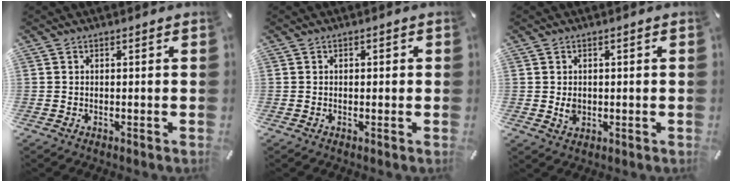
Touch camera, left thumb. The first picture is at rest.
{"total": 0.8, "force": [-0.1, 0.6, 0.5], "torque": [-0.009, 0.004, -0.003]}
{"total": 2.8, "force": [-0.1, 2.5, 1.3], "torque": [-0.017, 0.001, -0.002]}